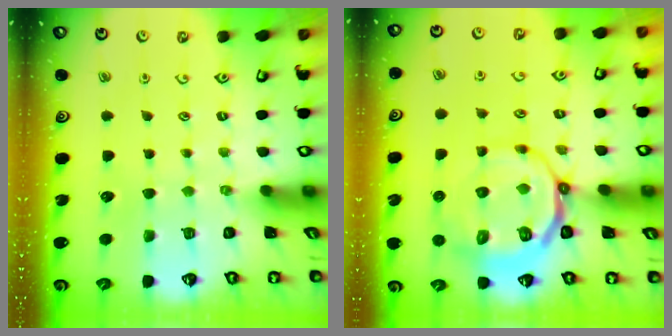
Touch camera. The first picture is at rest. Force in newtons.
{"total": 11.4, "press": 11.0, "slide": 2.7}